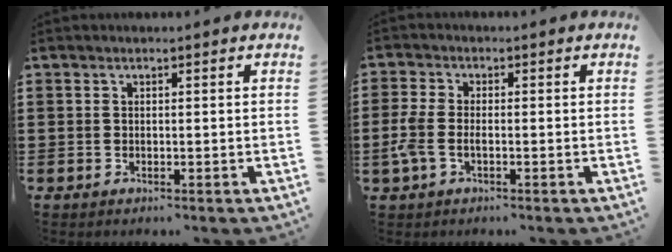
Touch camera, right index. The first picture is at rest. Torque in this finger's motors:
{"motor_torque": [0.49, 0.31, 0.38, 0.08]}